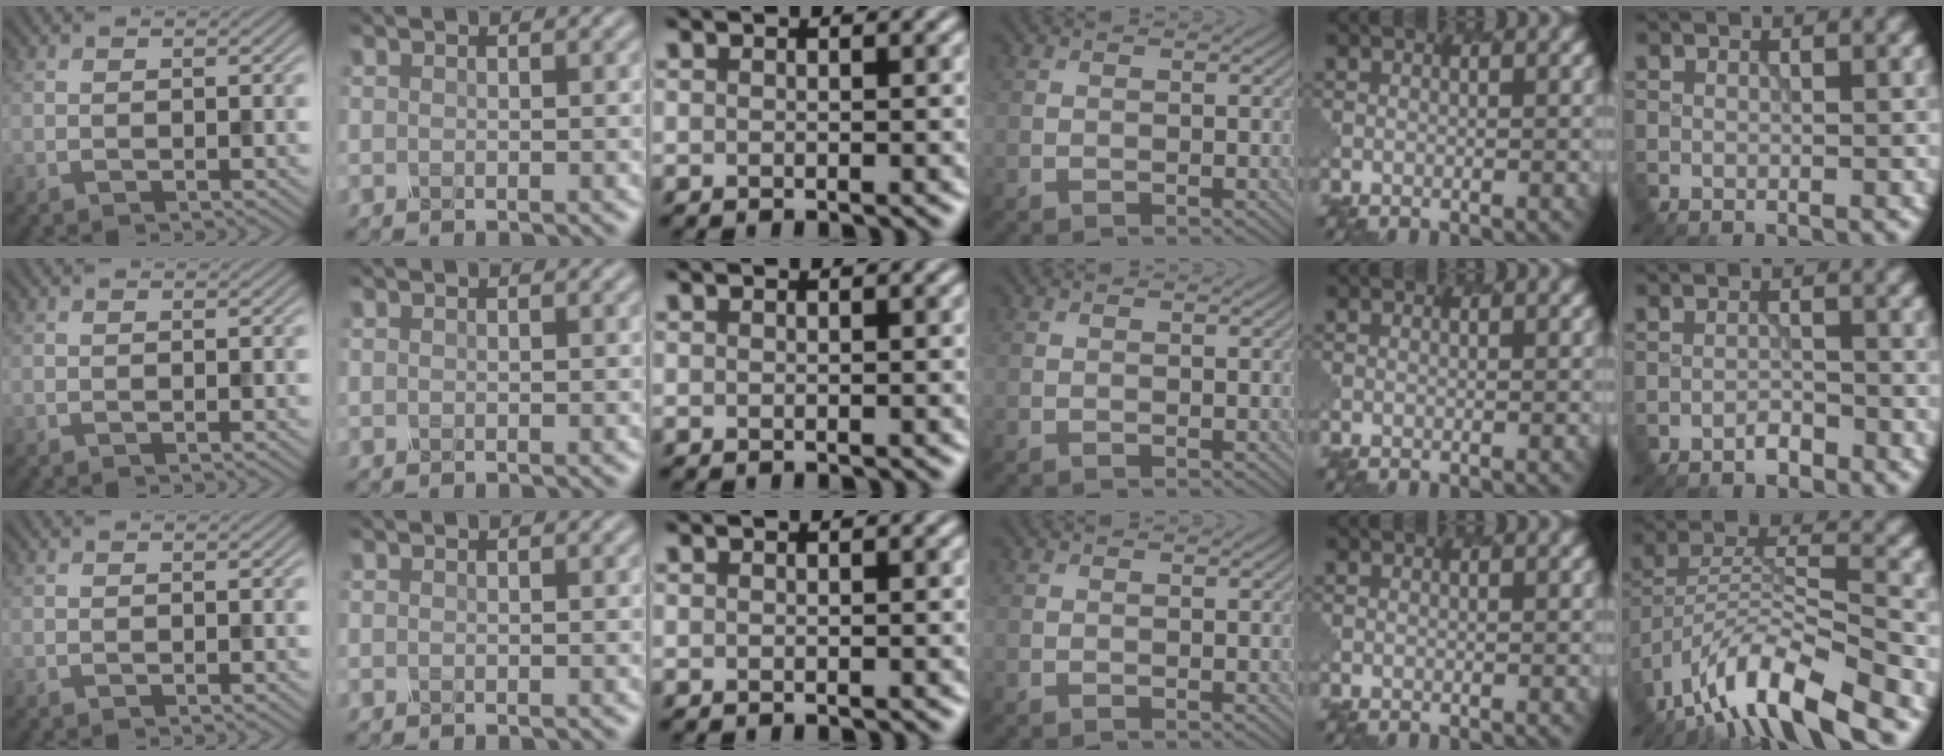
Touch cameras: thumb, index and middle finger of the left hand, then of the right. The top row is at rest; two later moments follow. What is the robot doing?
{"motion": "dispense", "object": "dispenser bottle"}